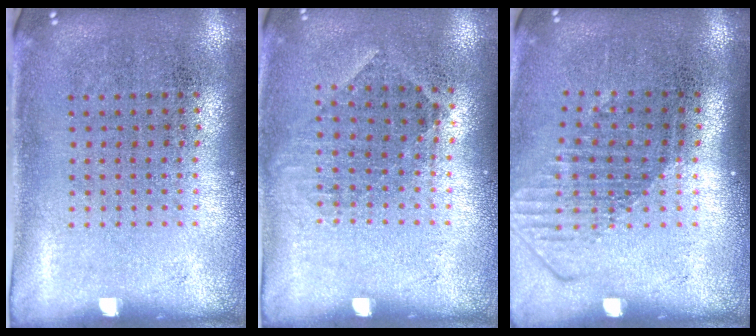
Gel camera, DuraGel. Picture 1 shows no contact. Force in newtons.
{"total": 0.9, "press": 0.7, "slide": 0.5}
{"total": 1.6, "press": 1.2, "slide": 1.0}